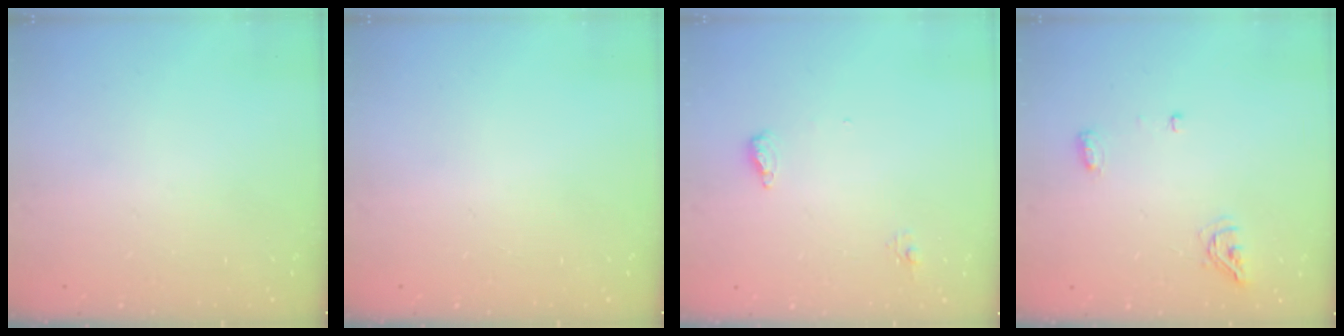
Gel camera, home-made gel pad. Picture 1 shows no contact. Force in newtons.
{"total": 0.0}
{"total": 6.5, "press": 6.4, "slide": 1.1}
{"total": 5.8, "press": 5.7, "slide": 0.9}